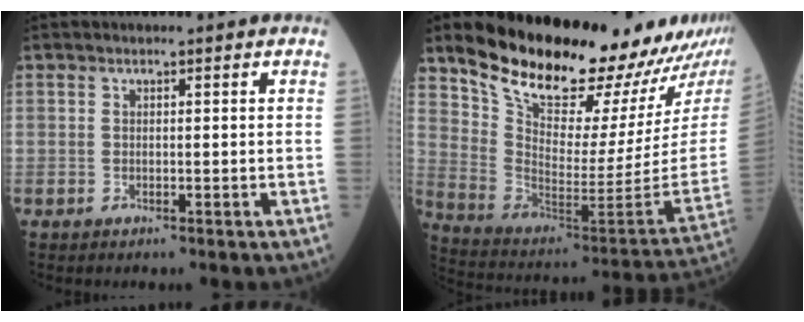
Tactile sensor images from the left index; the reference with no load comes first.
{"total": 25.0, "force": [21.6, 4.2, 11.8], "torque": [-0.196, -0.092, 0.319]}